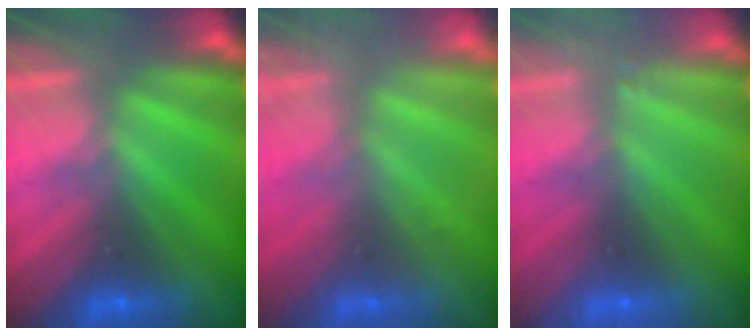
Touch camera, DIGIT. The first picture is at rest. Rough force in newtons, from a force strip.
{"total": 2.2}
{"total": 2.4}